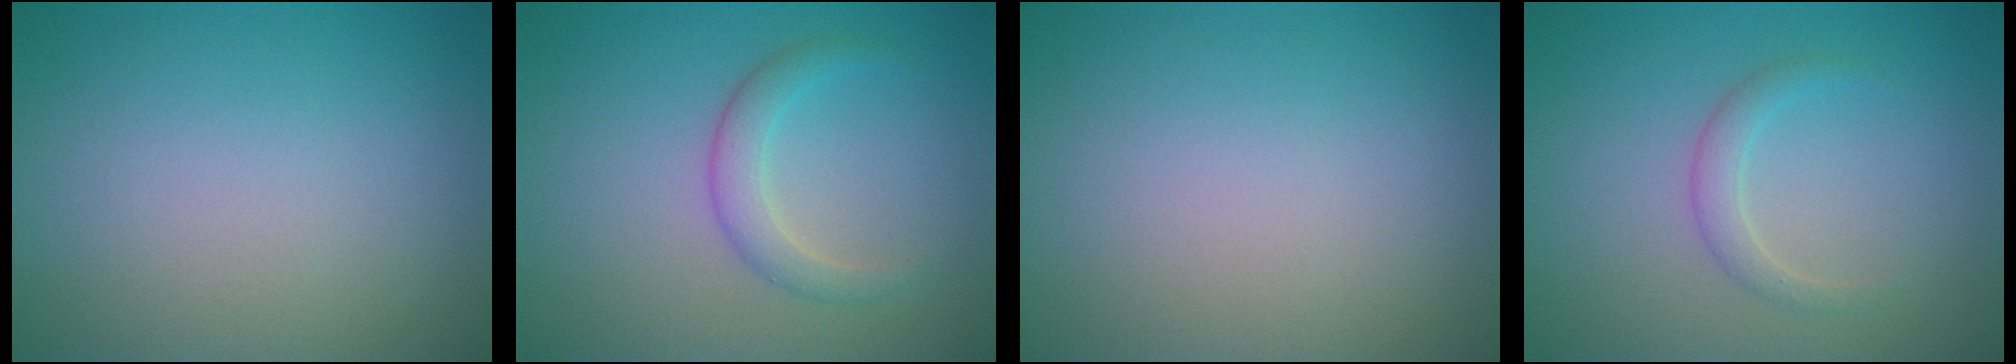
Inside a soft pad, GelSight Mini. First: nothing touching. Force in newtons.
{"total": 2.3, "press": 2.3, "slide": 0.1}
{"total": 0.0}
{"total": 1.5, "press": 1.5, "slide": 0.1}